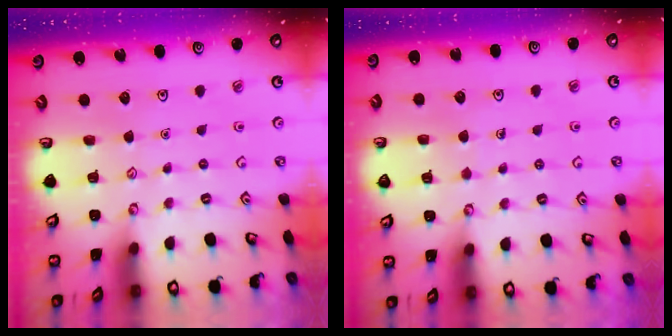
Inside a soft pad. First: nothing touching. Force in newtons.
{"total": 4.6, "press": 4.6, "slide": 0.4}